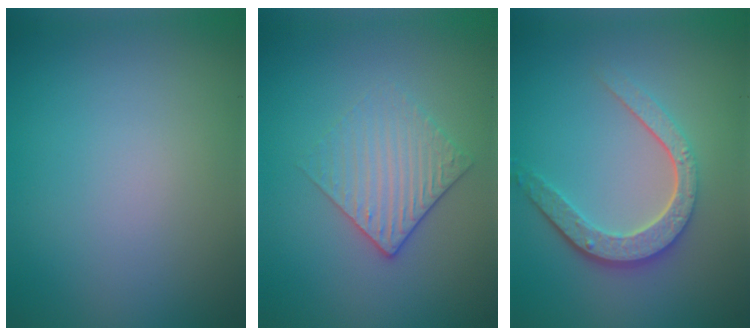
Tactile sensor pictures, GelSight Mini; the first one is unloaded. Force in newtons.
{"total": 2.9, "press": 2.6, "slide": 1.4}
{"total": 4.7, "press": 3.6, "slide": 3.0}